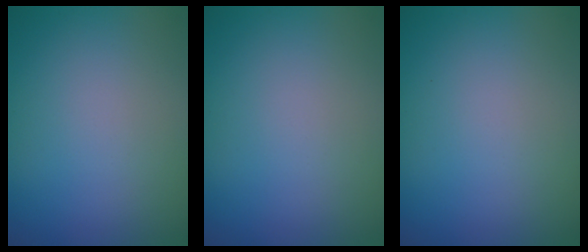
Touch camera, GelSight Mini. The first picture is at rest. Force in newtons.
{"total": 0.0}
{"total": 0.0}